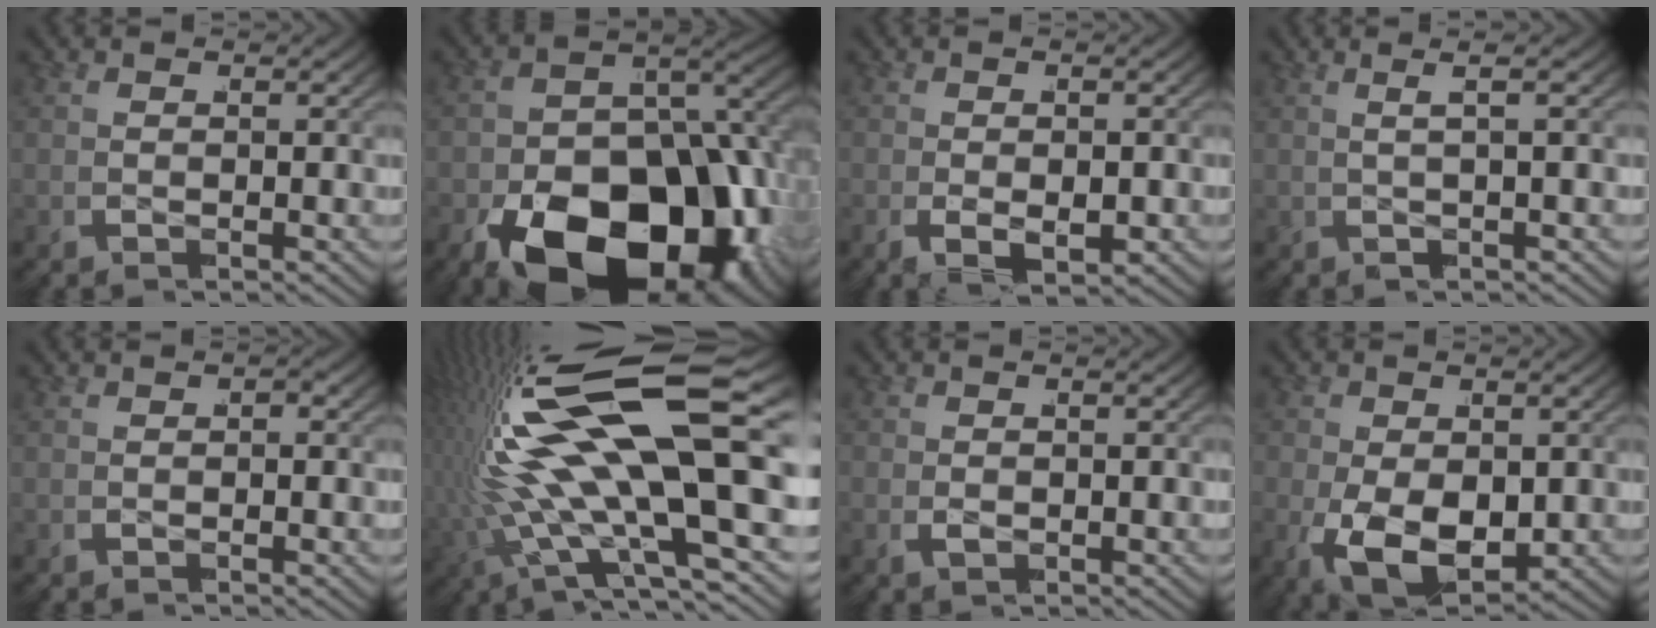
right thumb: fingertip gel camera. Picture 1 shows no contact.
{"total": 22.7, "force": [-7.3, 13.9, 16.3], "torque": [-0.270, -0.065, -0.089]}
{"total": 4.3, "force": [-1.9, 2.8, 2.7], "torque": [-0.073, -0.025, -0.021]}
{"total": 1.6, "force": [0.1, -1.5, 0.6], "torque": [-0.012, 0.020, 0.000]}
{"total": 0.7, "force": [-0.4, 0.3, 0.5], "torque": [-0.006, 0.002, -0.008]}
{"total": 15.6, "force": [0.3, 7.1, 13.9], "torque": [-0.302, -0.004, 0.014]}
{"total": 1.1, "force": [-0.5, 0.8, 0.5], "torque": [-0.012, -0.002, -0.007]}
{"total": 9.2, "force": [-3.3, 6.2, 6.0], "torque": [-0.136, -0.052, -0.034]}